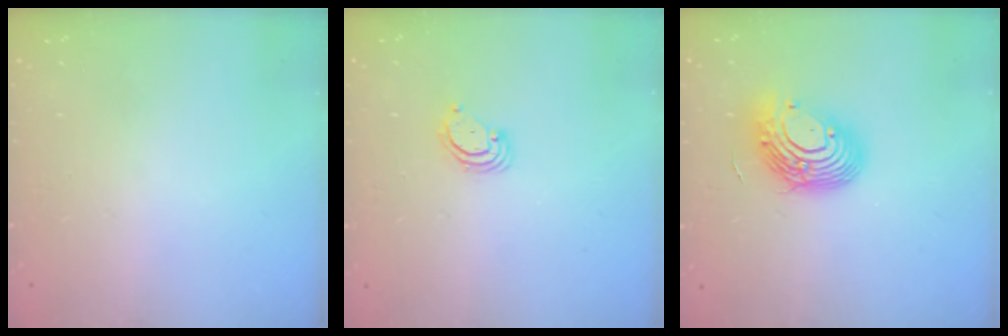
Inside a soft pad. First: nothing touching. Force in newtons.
{"total": 3.5, "press": 3.5, "slide": 0.3}
{"total": 12.4, "press": 12.3, "slide": 1.8}